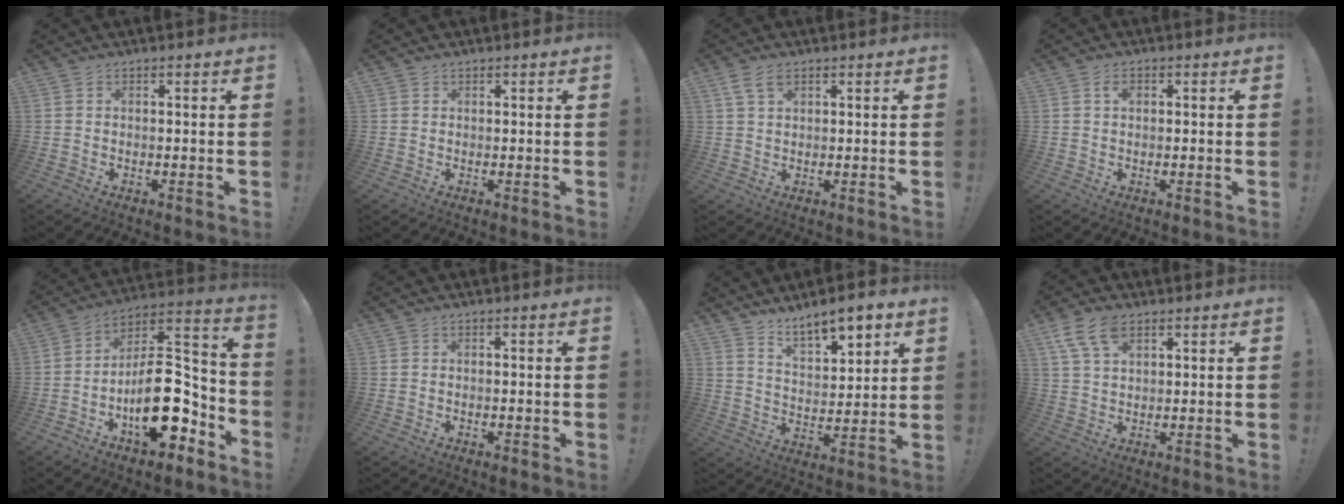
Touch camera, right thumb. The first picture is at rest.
{"total": 0.6, "force": [0.5, 0.4, 0.0], "torque": [0.007, -0.004, 0.008]}
{"total": 4.1, "force": [2.5, 1.9, 2.5], "torque": [-0.045, -0.006, 0.046]}
{"total": 1.9, "force": [0.5, 1.3, 1.2], "torque": [-0.025, 0.008, 0.007]}
{"total": 20.8, "force": [-6.6, 10.5, 16.7], "torque": [-0.269, 0.039, -0.095]}
{"total": 0.6, "force": [-0.3, 0.0, 0.5], "torque": [-0.006, 0.000, -0.007]}
{"total": 9.6, "force": [7.9, 3.0, 4.4], "torque": [-0.064, -0.059, 0.141]}
{"total": 8.1, "force": [4.5, 4.2, 5.3], "torque": [-0.102, -0.004, 0.088]}